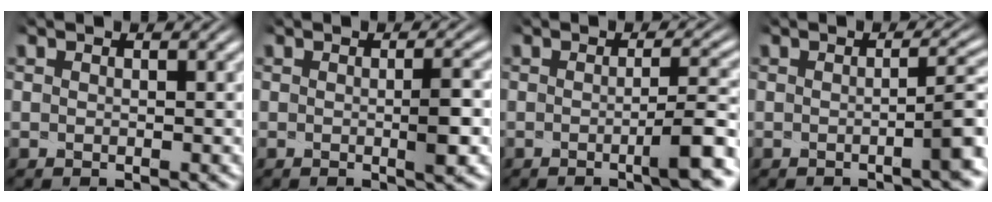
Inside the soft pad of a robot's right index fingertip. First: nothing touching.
{"total": 2.4, "force": [-0.1, 0.5, 2.3], "torque": [-0.034, 0.007, -0.010]}
{"total": 4.1, "force": [-1.4, 0.8, 3.7], "torque": [-0.043, 0.018, -0.036]}
{"total": 4.1, "force": [-0.7, 1.4, 3.8], "torque": [-0.040, 0.019, -0.023]}